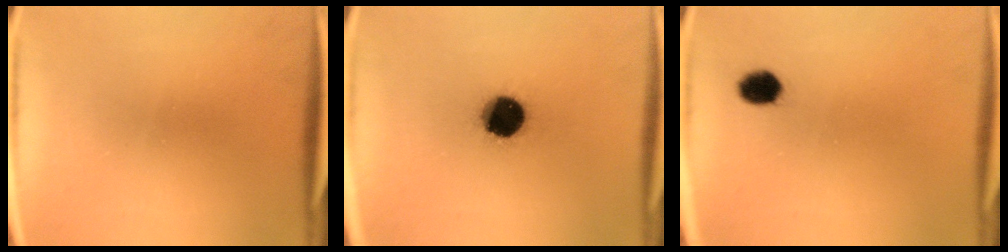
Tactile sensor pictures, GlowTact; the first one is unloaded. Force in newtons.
{"total": 13.6}
{"total": 3.7}